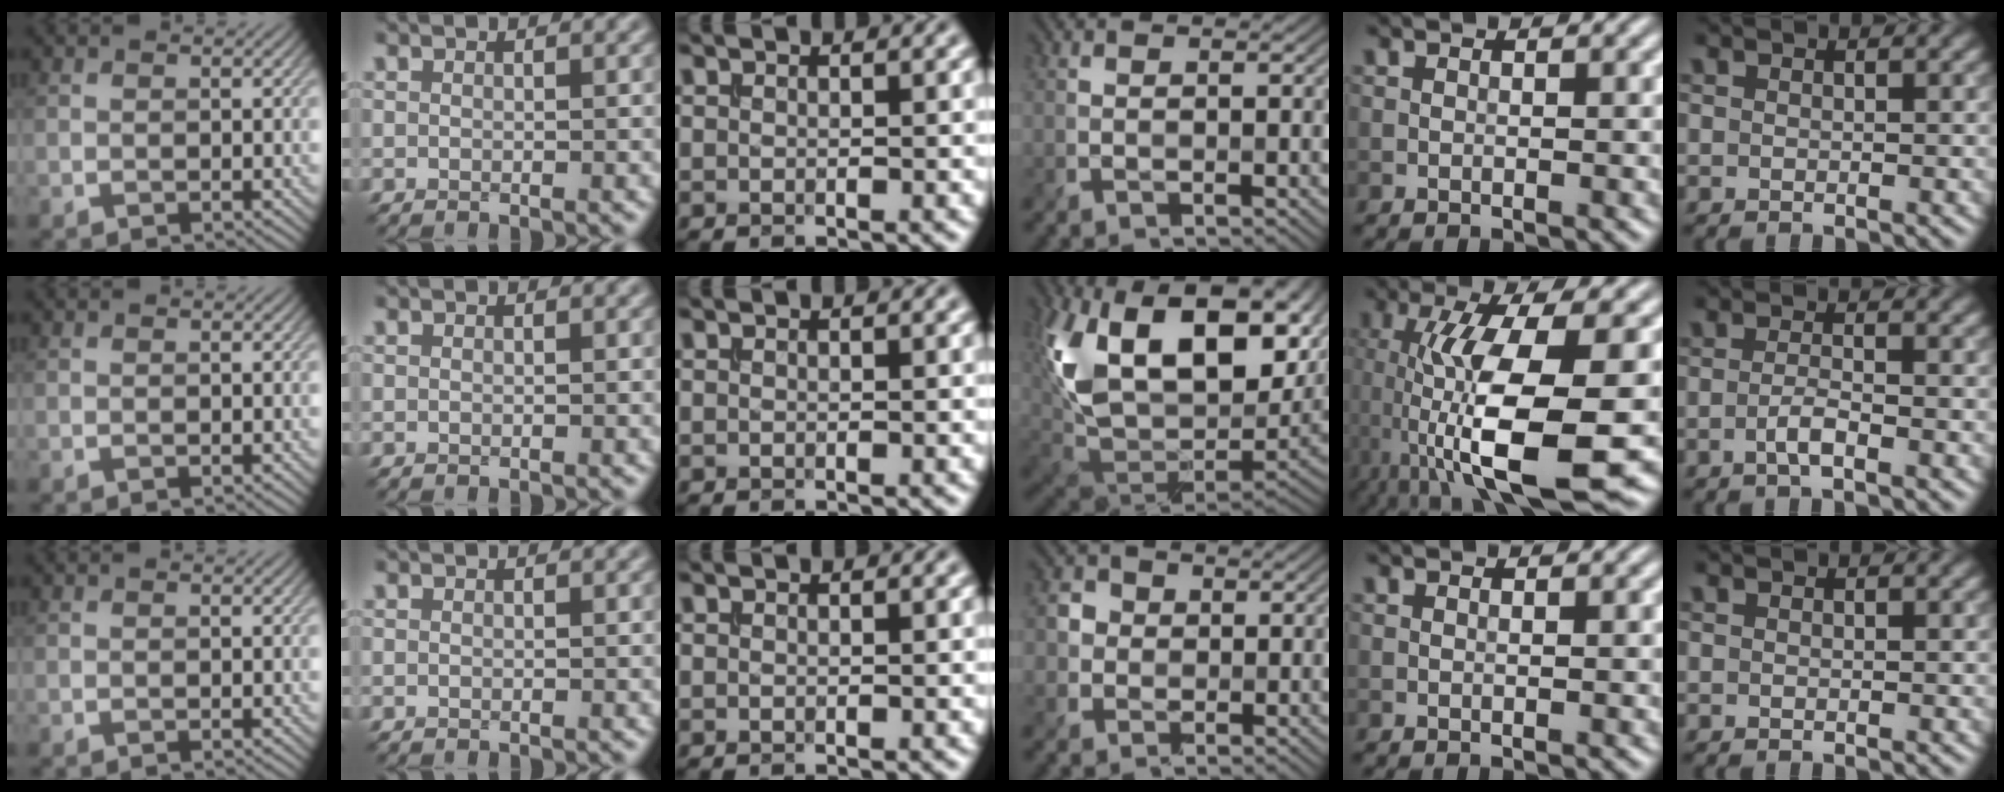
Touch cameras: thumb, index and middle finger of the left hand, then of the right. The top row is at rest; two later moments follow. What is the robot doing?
{"motion": "insert", "object": "drawer"}